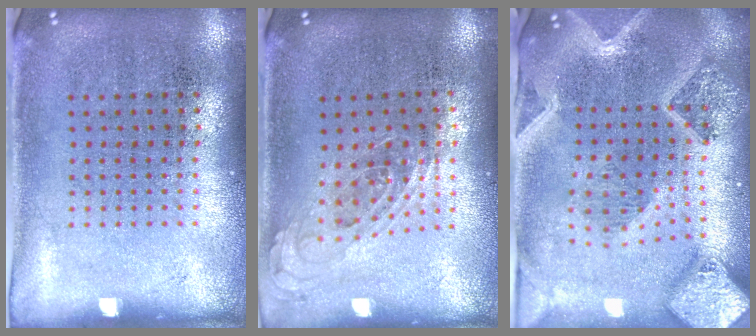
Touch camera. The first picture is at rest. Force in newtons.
{"total": 0.8, "press": 0.8, "slide": 0.3}
{"total": 3.7, "press": 3.0, "slide": 2.2}